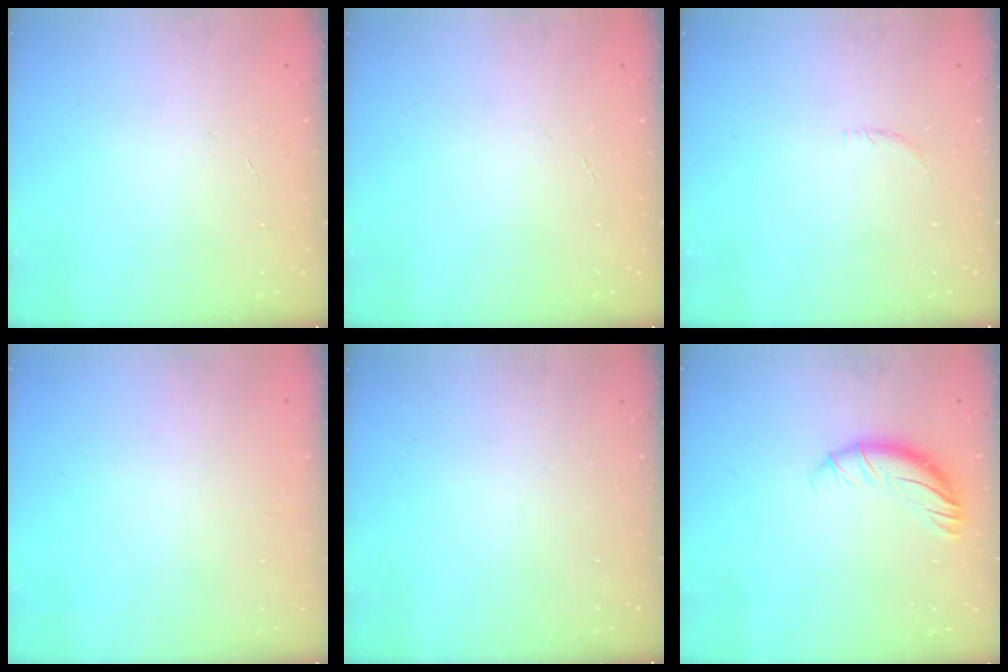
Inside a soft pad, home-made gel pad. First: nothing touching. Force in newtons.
{"total": 0.0}
{"total": 5.3, "press": 5.1, "slide": 1.4}
{"total": 0.0}
{"total": 0.0}
{"total": 8.6, "press": 8.5, "slide": 0.9}